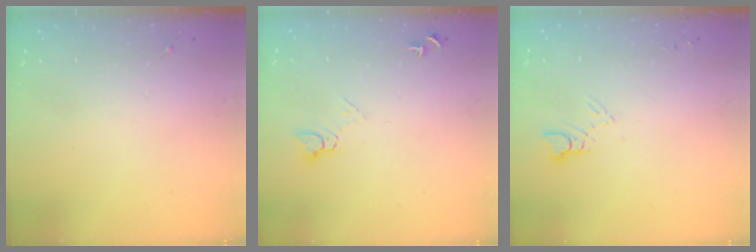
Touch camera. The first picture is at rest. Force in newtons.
{"total": 5.5, "press": 5.5, "slide": 0.5}
{"total": 3.0, "press": 3.0, "slide": 0.3}